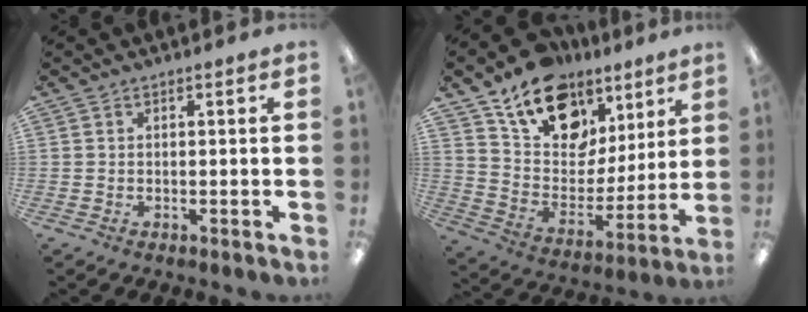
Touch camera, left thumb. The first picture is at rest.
{"total": 17.2, "force": [11.1, 11.0, 7.2], "torque": [-0.127, -0.061, 0.204]}